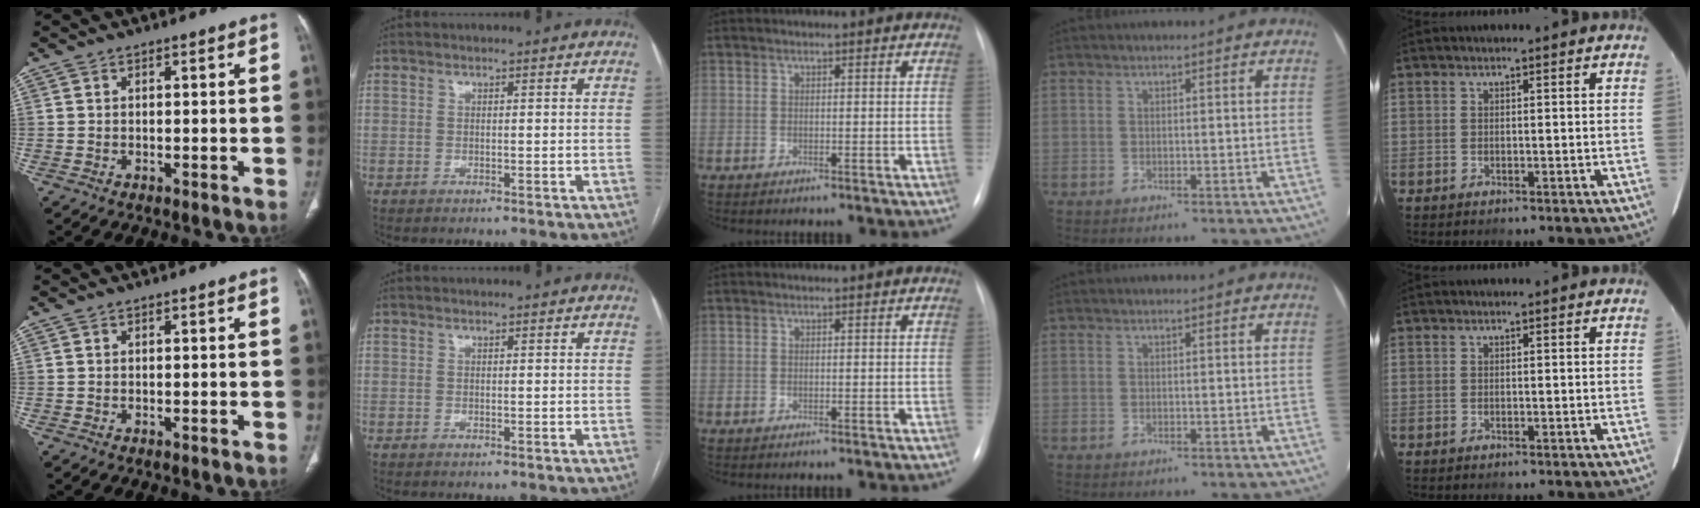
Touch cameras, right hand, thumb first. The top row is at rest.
{}